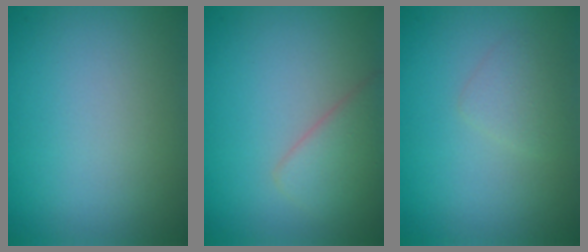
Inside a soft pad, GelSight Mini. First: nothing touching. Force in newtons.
{"total": 2.9, "press": 2.9, "slide": 0.1}
{"total": 1.4, "press": 1.4, "slide": 0.1}